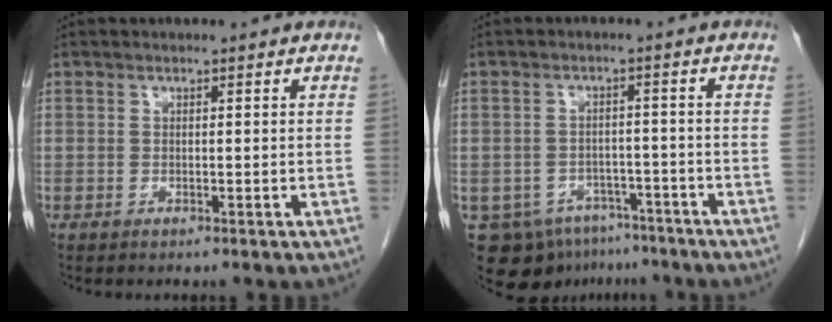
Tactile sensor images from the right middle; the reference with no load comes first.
{"total": 9.4, "force": [-6.4, 6.3, 2.7], "torque": [-0.041, 0.008, -0.088]}